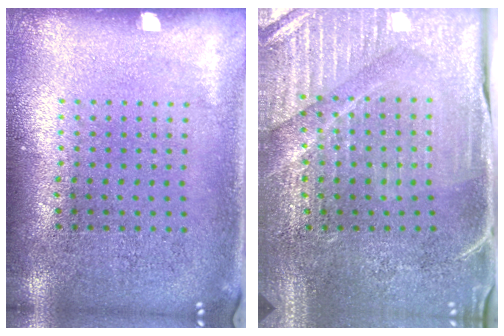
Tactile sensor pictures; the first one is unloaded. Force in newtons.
{"total": 3.8, "press": 3.8, "slide": 0.5}